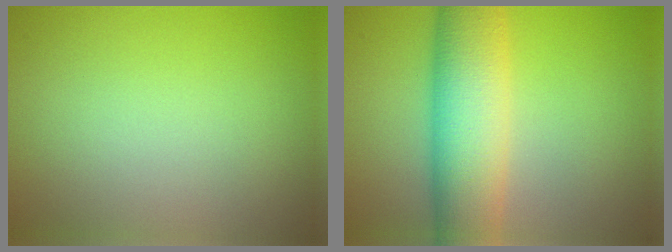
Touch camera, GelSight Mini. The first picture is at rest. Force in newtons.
{"total": 9.4, "press": 9.4, "slide": 0.3}